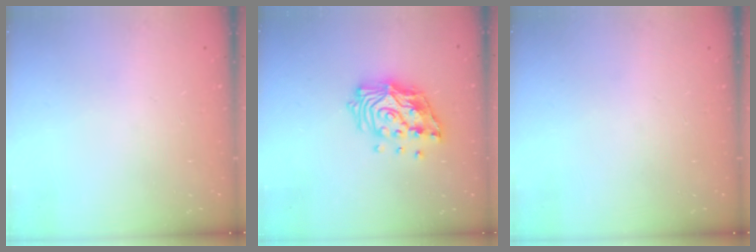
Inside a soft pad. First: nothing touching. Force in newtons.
{"total": 15.4, "press": 15.3, "slide": 2.1}
{"total": 0.0}